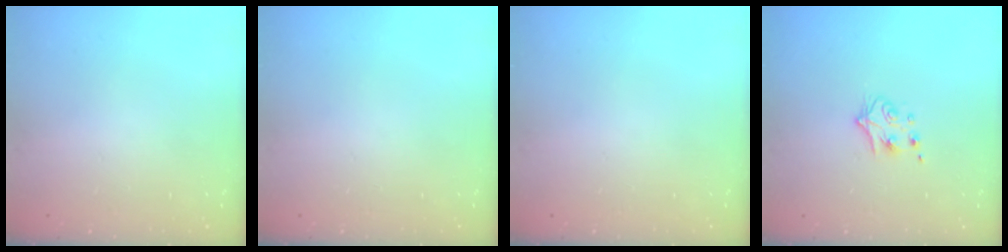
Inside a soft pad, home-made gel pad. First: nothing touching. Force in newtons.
{"total": 0.0}
{"total": 0.0}
{"total": 5.0, "press": 4.9, "slide": 0.6}